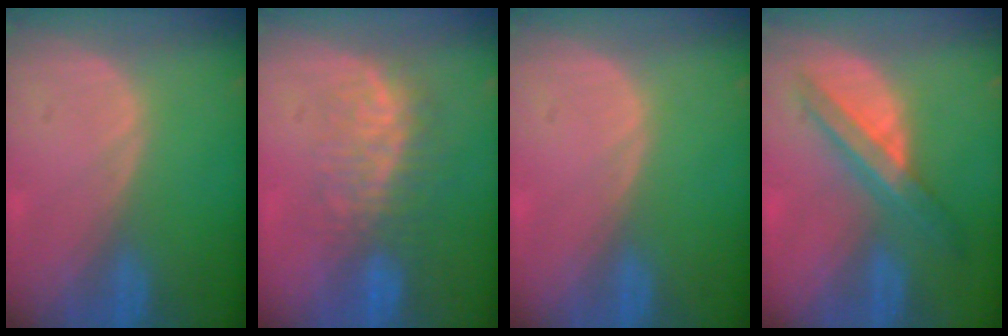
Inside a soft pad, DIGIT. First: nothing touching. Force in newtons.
{"total": 7.7, "press": 7.3, "slide": 2.7}
{"total": 0.0}
{"total": 7.2, "press": 6.1, "slide": 3.8}